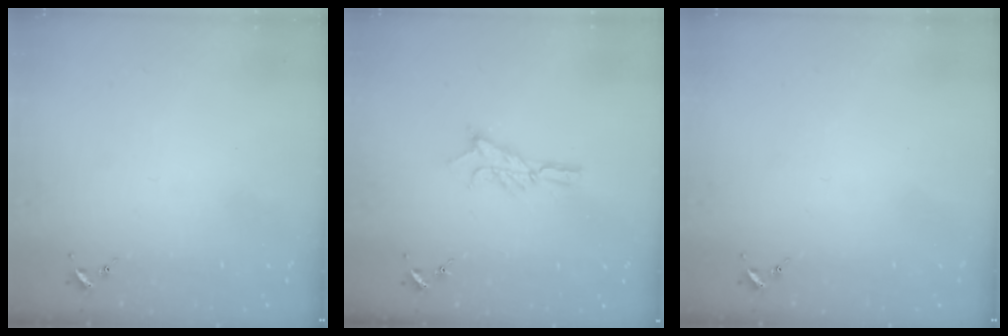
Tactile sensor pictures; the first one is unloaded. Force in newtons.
{"total": 10.1, "press": 10.1, "slide": 0.6}
{"total": 0.0}